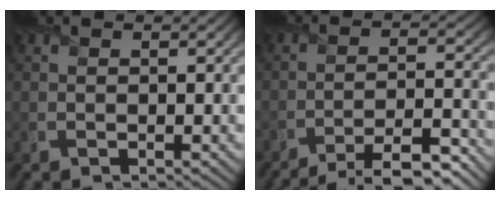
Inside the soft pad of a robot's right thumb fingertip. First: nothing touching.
{"total": 10.3, "force": [-8.7, 1.7, 5.3], "torque": [-0.089, 0.005, -0.131]}